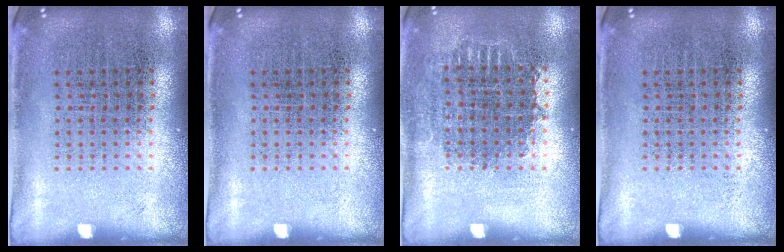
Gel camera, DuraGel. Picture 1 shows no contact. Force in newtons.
{"total": 0.0}
{"total": 0.8, "press": 0.7, "slide": 0.3}
{"total": 0.0}